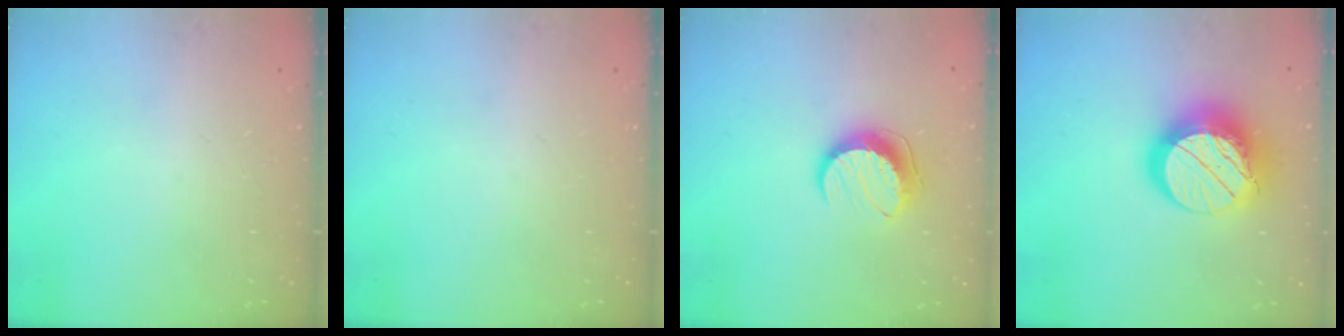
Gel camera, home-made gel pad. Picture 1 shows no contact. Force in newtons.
{"total": 0.0}
{"total": 10.2, "press": 10.2, "slide": 0.4}
{"total": 18.4, "press": 18.3, "slide": 1.5}